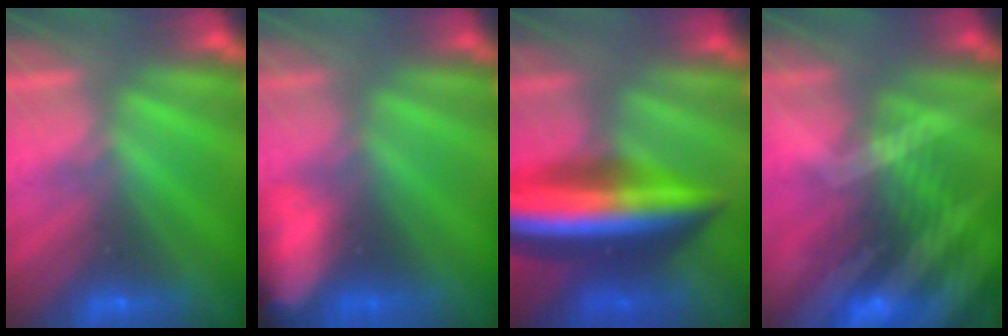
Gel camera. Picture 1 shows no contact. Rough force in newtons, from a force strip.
{"total": 8.3}
{"total": 7.7}
{"total": 9.6}